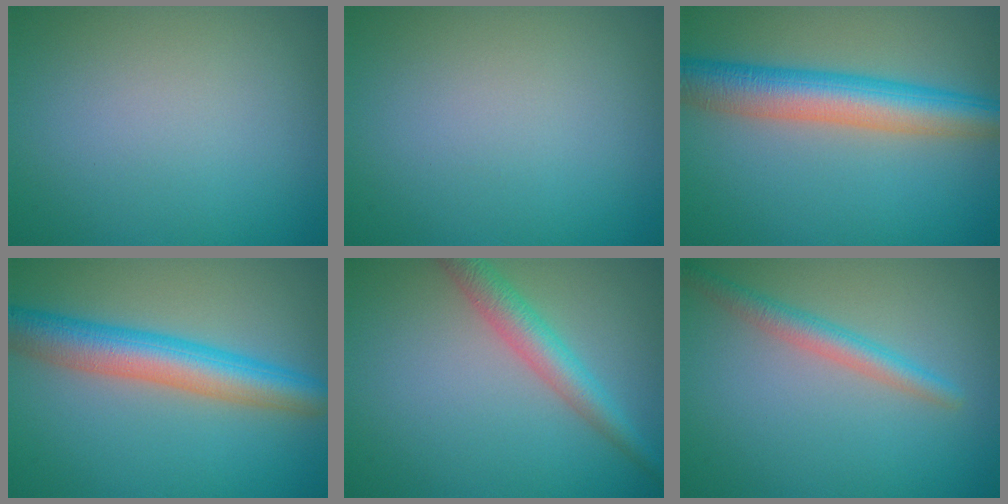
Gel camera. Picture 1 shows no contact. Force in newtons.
{"total": 0.0}
{"total": 7.0, "press": 7.0, "slide": 0.2}
{"total": 6.3, "press": 6.3, "slide": 0.2}
{"total": 3.5, "press": 3.5, "slide": 0.0}
{"total": 2.5, "press": 2.5, "slide": 0.1}